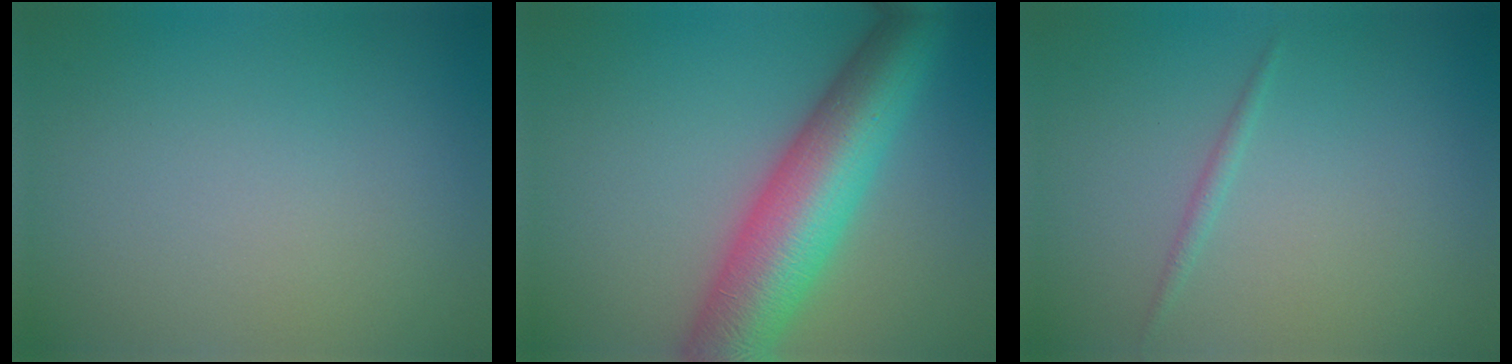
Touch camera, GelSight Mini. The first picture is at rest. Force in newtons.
{"total": 10.2, "press": 10.2, "slide": 0.2}
{"total": 0.8, "press": 0.8, "slide": 0.0}